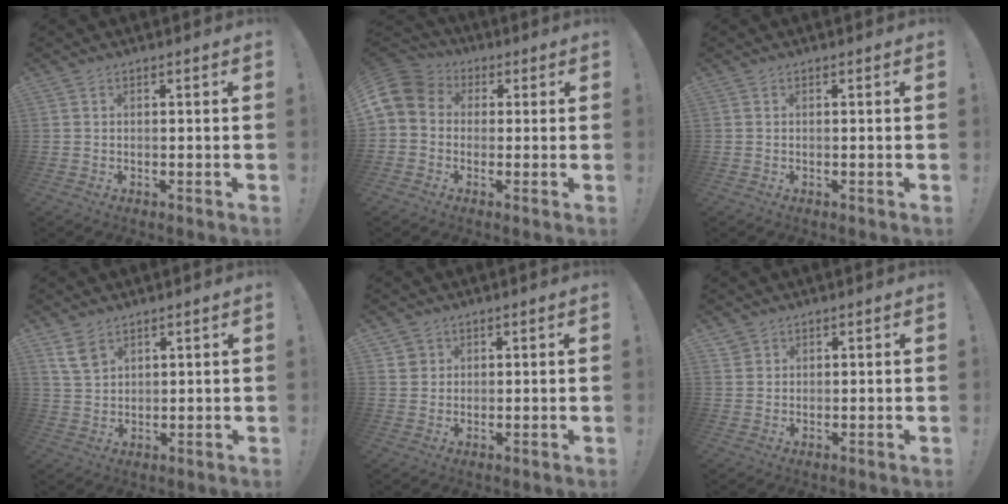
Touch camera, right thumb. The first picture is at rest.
{"total": 7.7, "force": [0.5, 6.7, 3.8], "torque": [-0.073, 0.010, 0.014]}
{"total": 0.0}
{"total": 6.6, "force": [4.0, 4.3, 2.9], "torque": [-0.051, -0.015, 0.080]}
{"total": 2.7, "force": [1.5, 2.2, 0.2], "torque": [-0.007, -0.007, 0.029]}
{"total": 1.7, "force": [1.4, 1.0, 0.1], "torque": [0.000, -0.009, 0.026]}